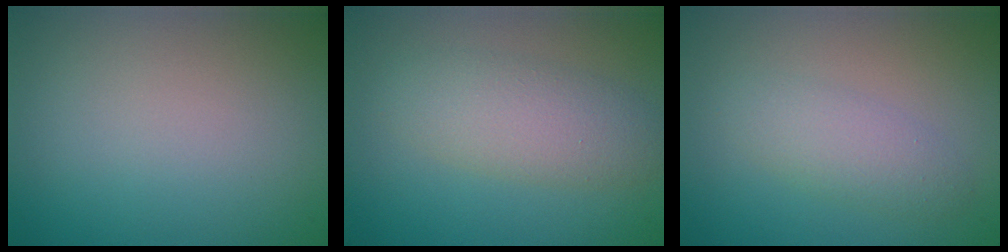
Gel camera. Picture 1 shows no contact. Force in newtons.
{"total": 4.0, "press": 4.0, "slide": 0.0}
{"total": 2.4, "press": 2.4, "slide": 0.2}